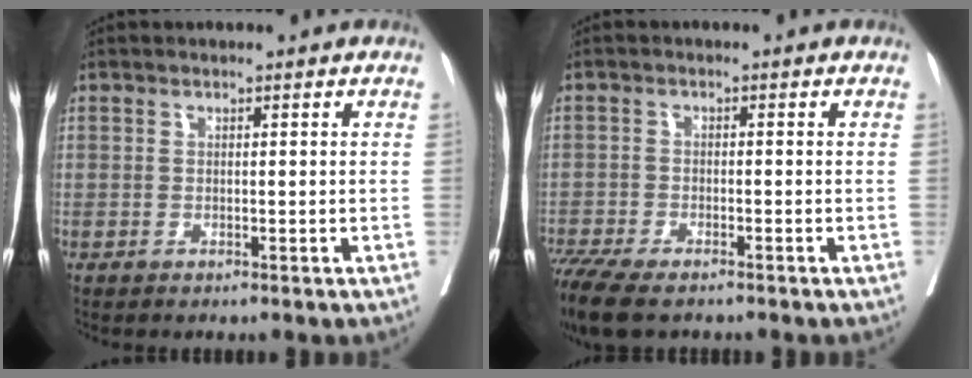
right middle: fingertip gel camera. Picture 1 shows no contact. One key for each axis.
{"total": 8.9, "fx": -7.0, "fy": 2.4, "fz": 5.0, "tx": -0.094, "ty": -0.018, "tz": -0.117}